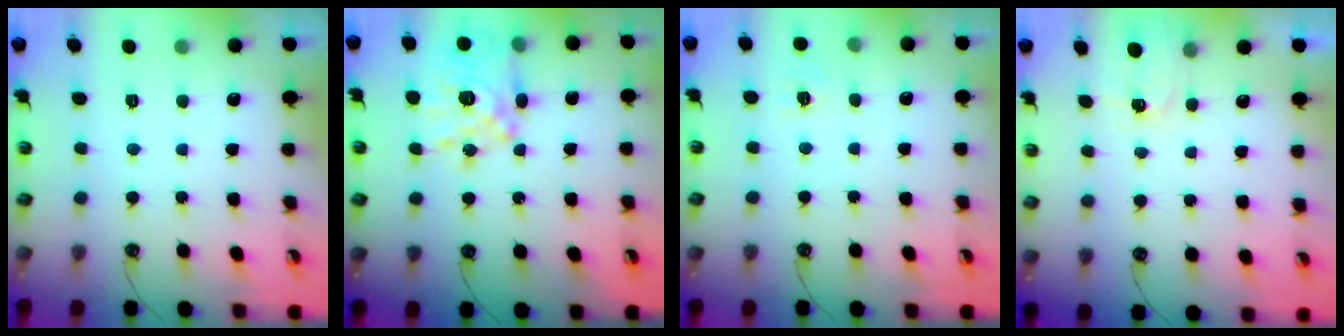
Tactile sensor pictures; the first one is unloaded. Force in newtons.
{"total": 13.4, "press": 13.4, "slide": 1.3}
{"total": 5.6, "press": 5.6, "slide": 0.5}
{"total": 2.0, "press": 2.0, "slide": 0.3}